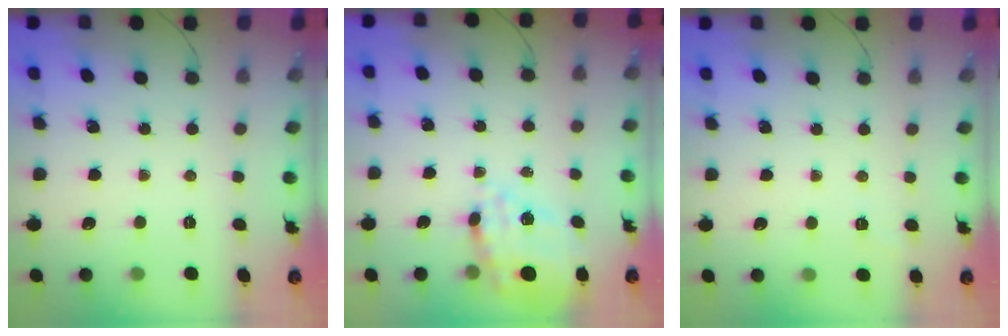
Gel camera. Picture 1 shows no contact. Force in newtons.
{"total": 16.9, "press": 16.5, "slide": 3.6}
{"total": 1.3, "press": 0.2, "slide": 1.3}